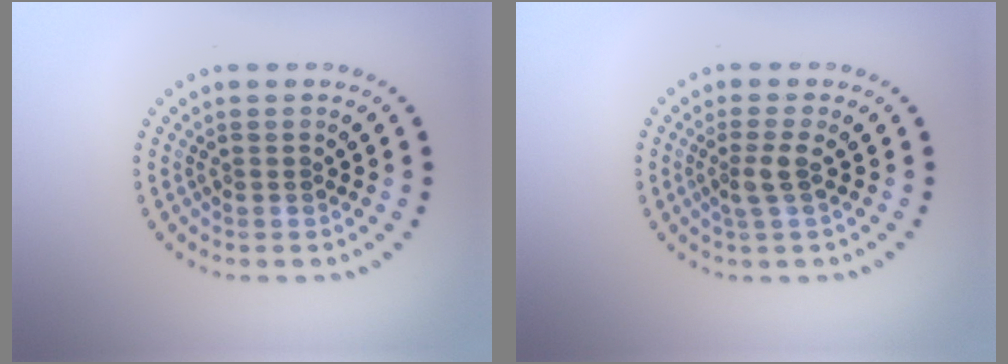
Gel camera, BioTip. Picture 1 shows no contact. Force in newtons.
{"total": 2.0, "press": 1.4, "slide": 1.4}